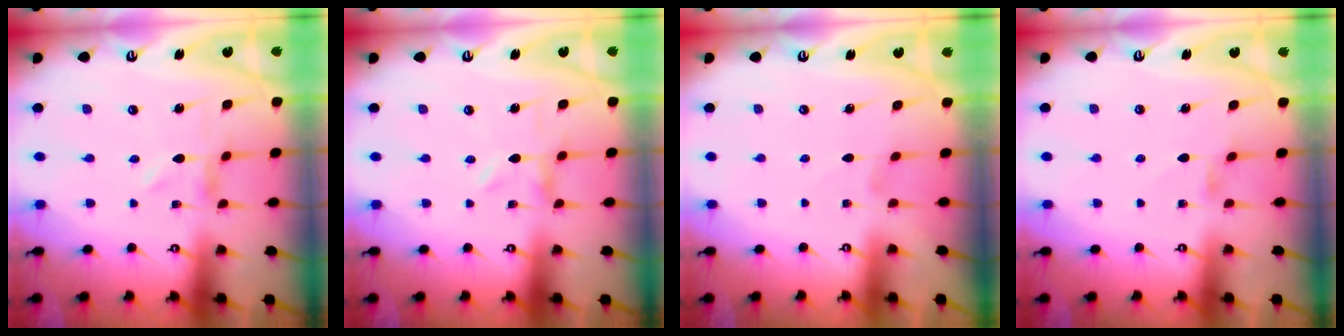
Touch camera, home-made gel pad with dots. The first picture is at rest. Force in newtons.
{"total": 1.2, "press": 1.1, "slide": 0.2}
{"total": 0.0}
{"total": 1.7, "press": 1.7, "slide": 0.3}